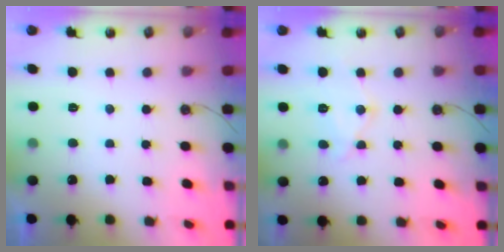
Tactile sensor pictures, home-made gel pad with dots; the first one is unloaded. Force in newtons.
{"total": 11.3, "press": 11.3, "slide": 1.1}